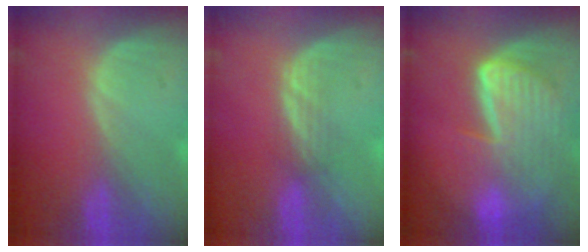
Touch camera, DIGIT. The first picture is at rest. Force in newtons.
{"total": 2.3, "press": 2.2, "slide": 0.5}
{"total": 9.2, "press": 8.1, "slide": 4.3}